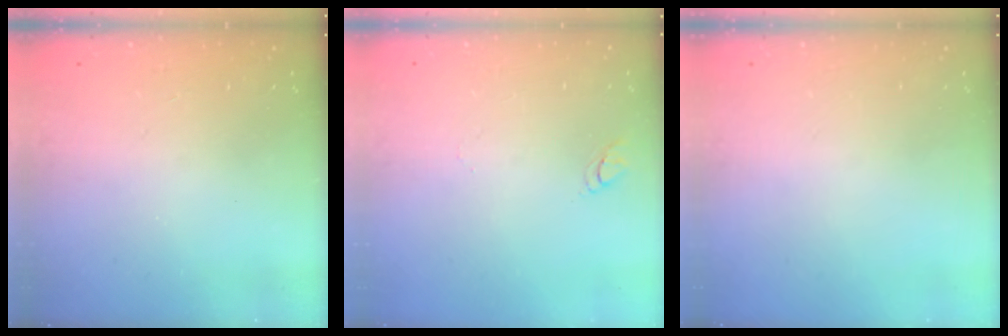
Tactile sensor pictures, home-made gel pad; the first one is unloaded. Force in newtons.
{"total": 3.0, "press": 3.0, "slide": 0.3}
{"total": 0.0}